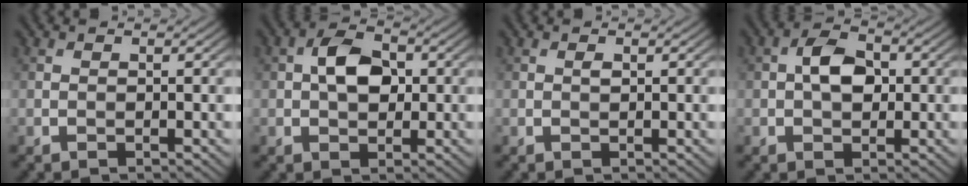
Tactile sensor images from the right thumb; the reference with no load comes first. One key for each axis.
{"total": 5.2, "fx": 0.5, "fy": 3.3, "fz": 4.0, "tx": -0.075, "ty": 0.007, "tz": 0.002}
{"total": 0.6, "fx": 0.2, "fy": 0.3, "fz": 0.5, "tx": -0.011, "ty": 0.001, "tz": 0.003}
{"total": 4.5, "fx": 0.2, "fy": 2.9, "fz": 3.5, "tx": -0.067, "ty": 0.008, "tz": -0.004}